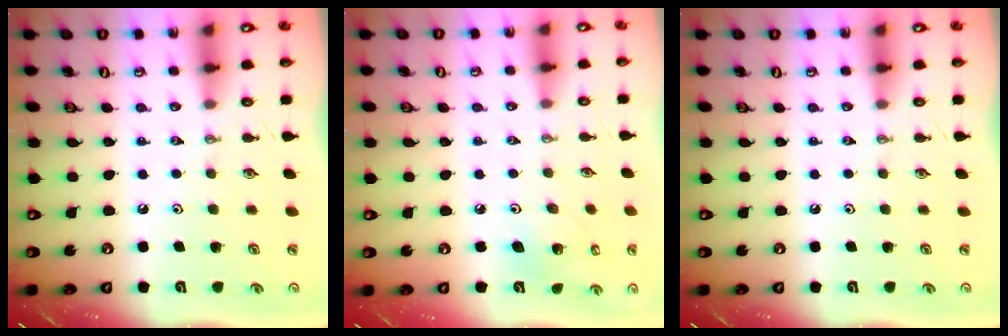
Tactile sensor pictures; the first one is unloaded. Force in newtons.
{"total": 6.0, "press": 5.6, "slide": 2.3}
{"total": 0.0}